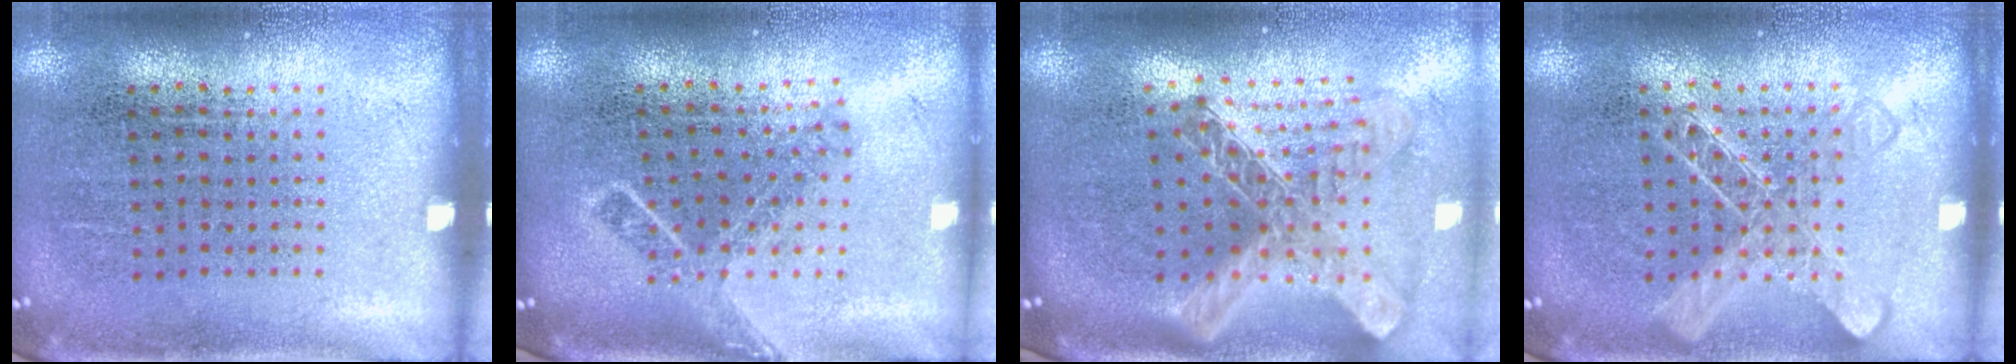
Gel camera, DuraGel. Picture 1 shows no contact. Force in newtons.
{"total": 1.8, "press": 1.3, "slide": 1.3}
{"total": 2.9, "press": 2.0, "slide": 2.0}
{"total": 2.3, "press": 2.3, "slide": 0.4}